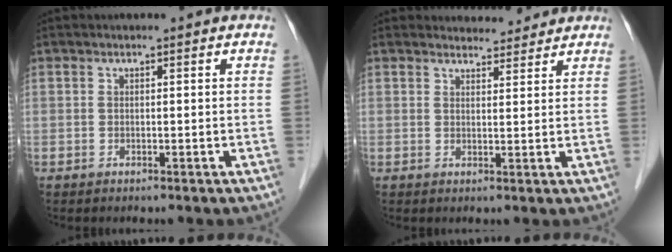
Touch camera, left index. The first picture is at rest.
{"total": 4.0, "force": [3.8, 1.0, 0.0], "torque": [-0.003, 0.006, 0.051]}